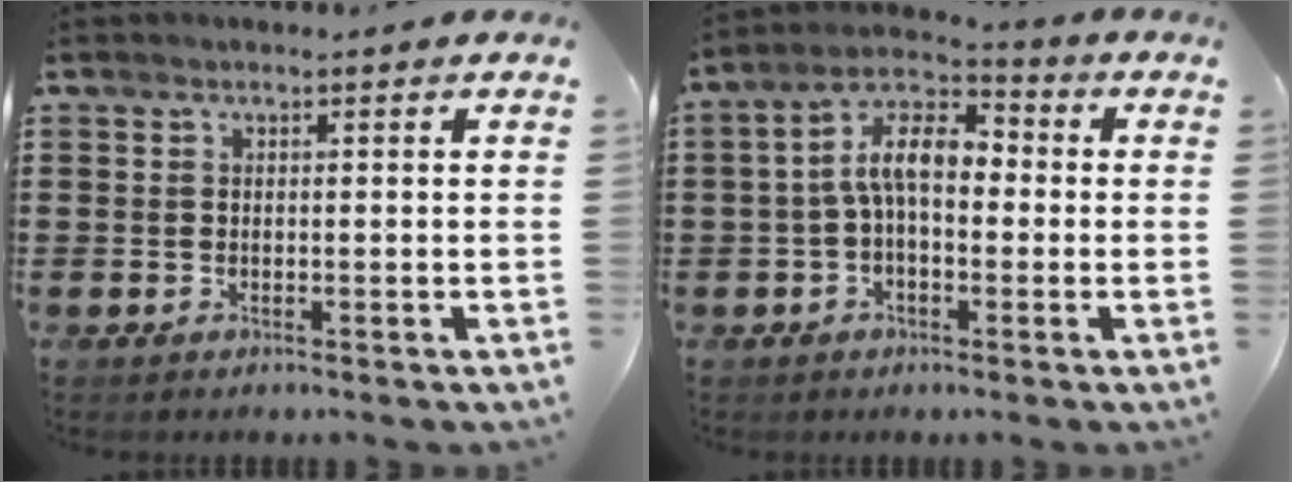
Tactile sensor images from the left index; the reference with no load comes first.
{"total": 8.8, "force": [0.6, 4.4, 7.6], "torque": [-0.171, 0.001, 0.002]}